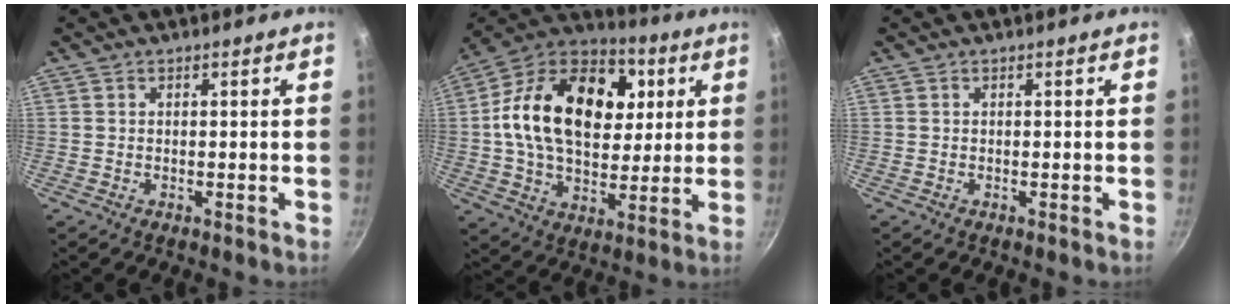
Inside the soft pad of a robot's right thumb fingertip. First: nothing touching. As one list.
[{"total": 25.7, "force": [5.1, 17.2, 18.4], "torque": [-0.287, 0.018, 0.072]}, {"total": 0.0}]